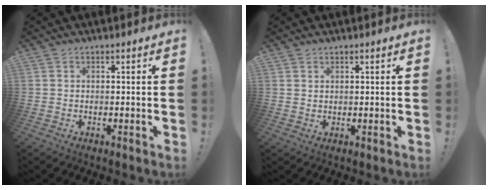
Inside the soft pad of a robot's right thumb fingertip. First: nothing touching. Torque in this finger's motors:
{"motor_torque": [-0.08, -0.22, -0.16, 0.08, -0.02]}